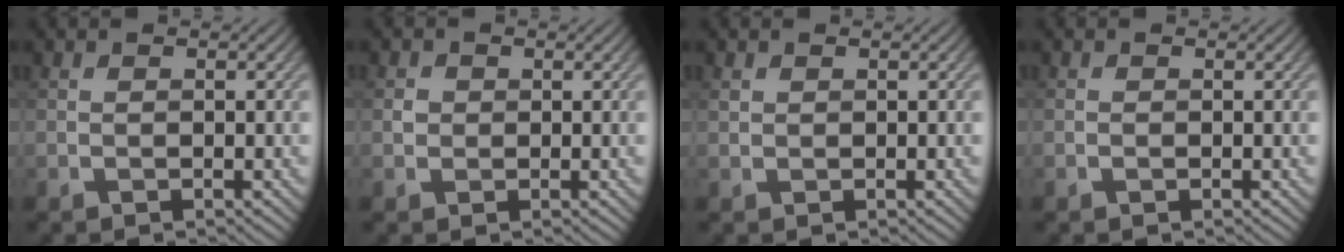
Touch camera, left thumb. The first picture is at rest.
{"total": 1.3, "force": [0.2, 1.3, 0.3], "torque": [-0.006, 0.000, 0.001]}
{"total": 0.8, "force": [0.5, 0.6, 0.2], "torque": [-0.006, -0.001, 0.013]}
{"total": 0.0}